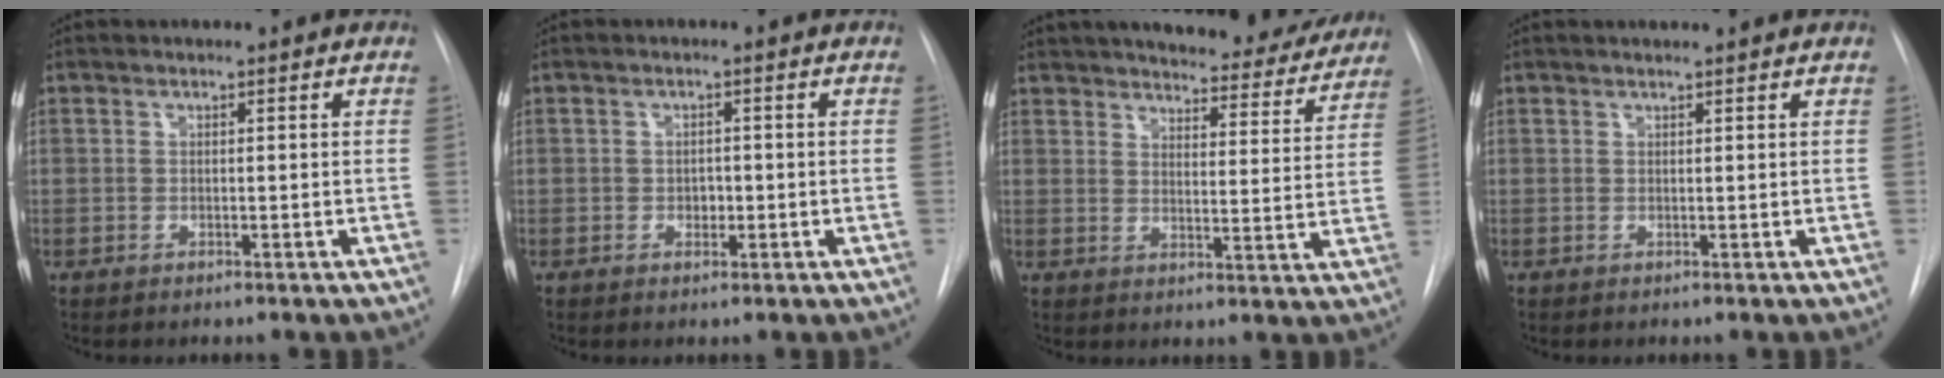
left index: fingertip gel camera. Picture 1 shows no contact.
{"total": 1.6, "force": [-0.3, 1.2, 1.1], "torque": [-0.015, 0.003, -0.003]}
{"total": 19.7, "force": [17.8, 4.7, 7.0], "torque": [-0.098, -0.019, 0.219]}
{"total": 3.1, "force": [2.8, -0.1, 1.3], "torque": [-0.017, 0.017, 0.035]}